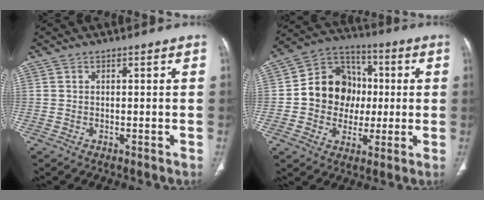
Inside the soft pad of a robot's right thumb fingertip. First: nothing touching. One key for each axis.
{"total": 14.9, "fx": 0.2, "fy": 12.7, "fz": 7.8, "tx": -0.077, "ty": 0.026, "tz": 0.000}